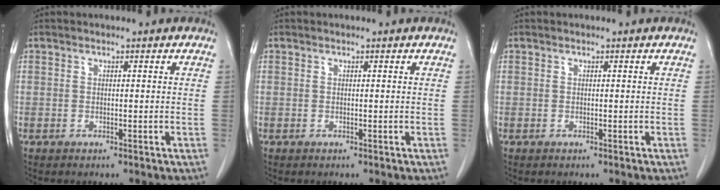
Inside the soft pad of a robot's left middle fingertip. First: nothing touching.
{"total": 0.0}
{"total": 0.0}